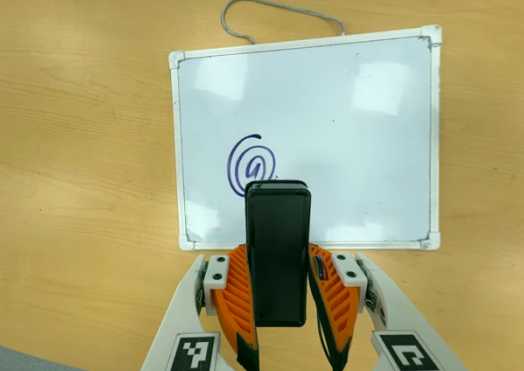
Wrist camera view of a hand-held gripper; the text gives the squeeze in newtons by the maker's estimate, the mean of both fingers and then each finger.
{"total": 4.7, "left": 3.2, "right": 6.2}